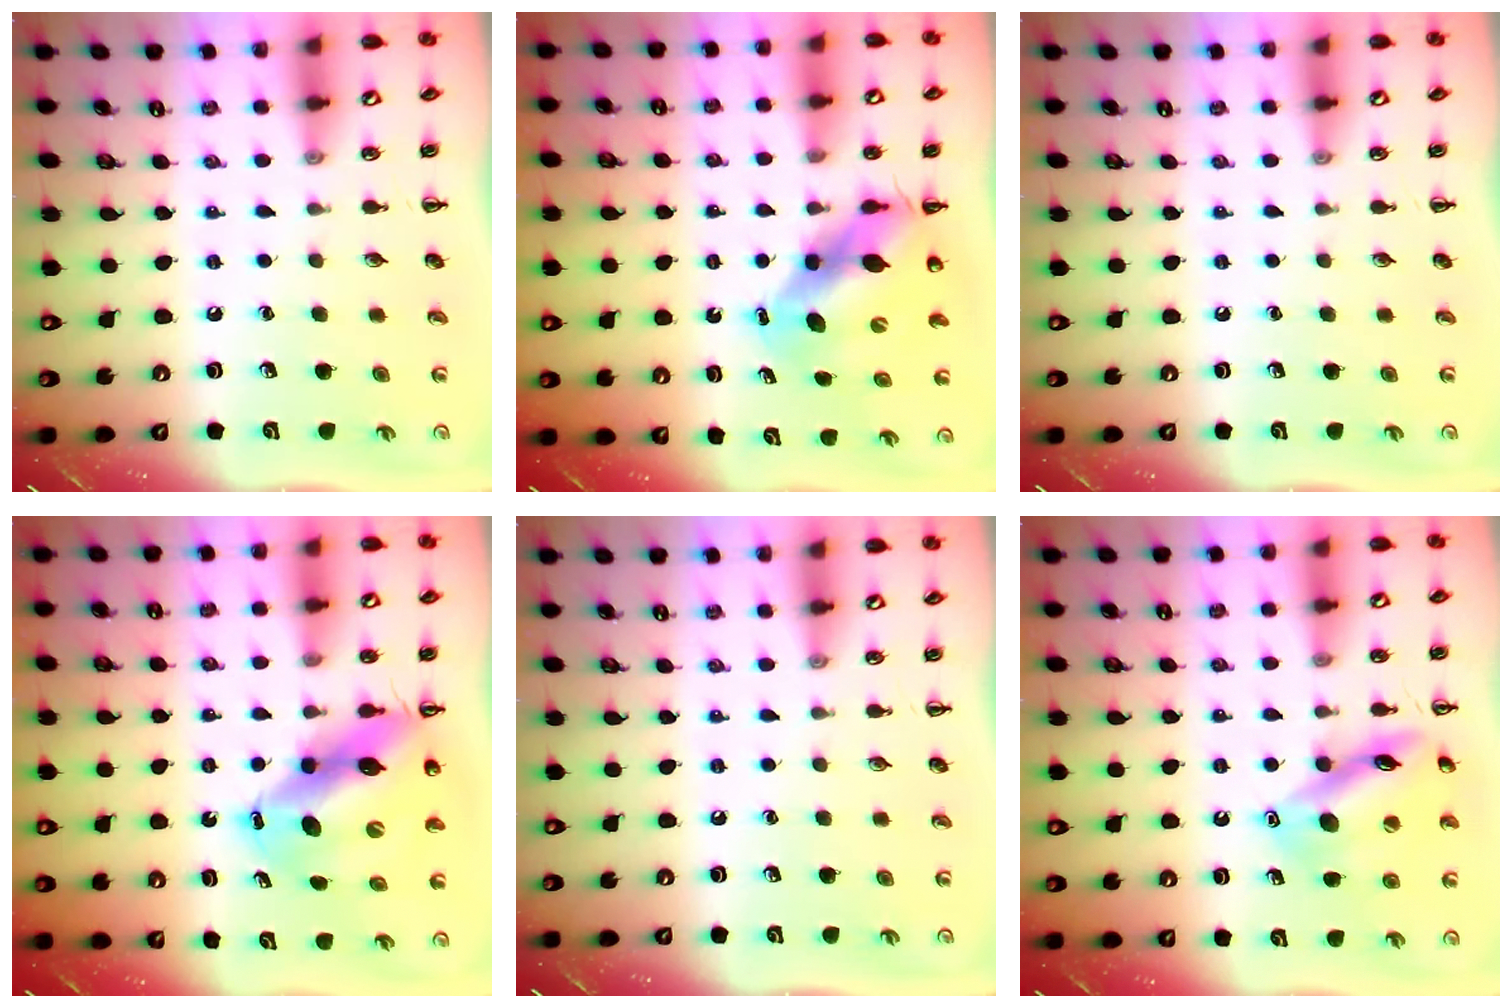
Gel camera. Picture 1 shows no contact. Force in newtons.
{"total": 9.3, "press": 9.1, "slide": 2.2}
{"total": 0.0}
{"total": 13.0, "press": 12.5, "slide": 3.7}
{"total": 0.0}
{"total": 14.4, "press": 14.3, "slide": 1.1}